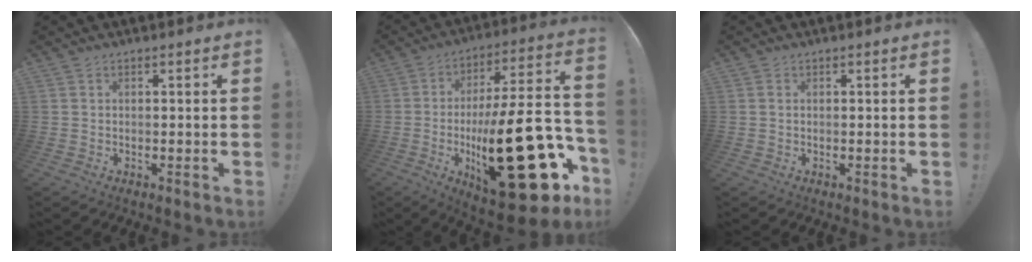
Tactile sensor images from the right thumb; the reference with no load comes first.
{"total": 35.8, "force": [-8.5, 12.9, 32.3], "torque": [-0.498, 0.034, -0.116]}
{"total": 0.8, "force": [0.3, 0.6, 0.5], "torque": [-0.016, 0.005, 0.006]}